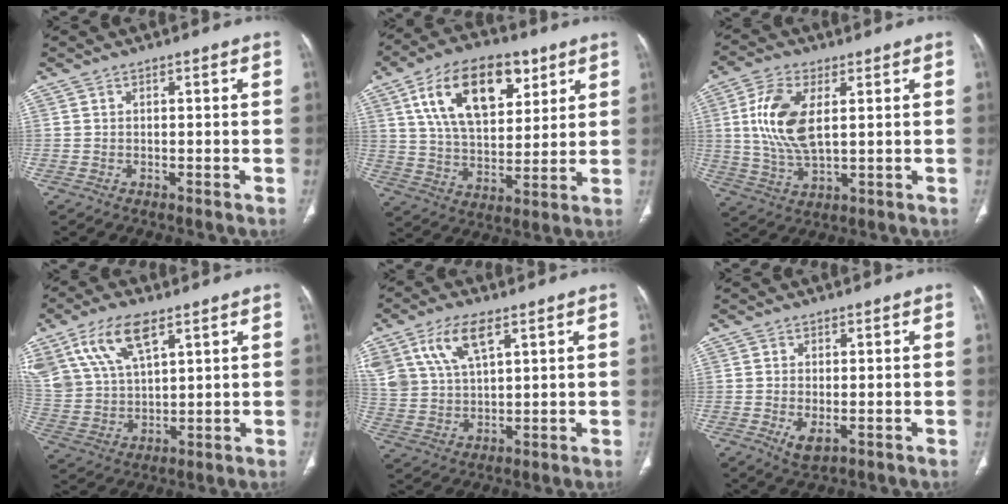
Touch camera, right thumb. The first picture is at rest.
{"total": 19.5, "force": [8.7, 10.6, 14.0], "torque": [-0.200, -0.024, 0.151]}
{"total": 11.9, "force": [2.5, 5.6, 10.1], "torque": [-0.214, -0.009, 0.054]}
{"total": 14.1, "force": [8.1, 6.7, 9.4], "torque": [-0.177, -0.017, 0.164]}
{"total": 11.6, "force": [6.2, 5.7, 8.1], "torque": [-0.158, -0.013, 0.127]}
{"total": 3.4, "force": [-0.9, 1.6, 2.8], "torque": [-0.053, -0.009, -0.009]}